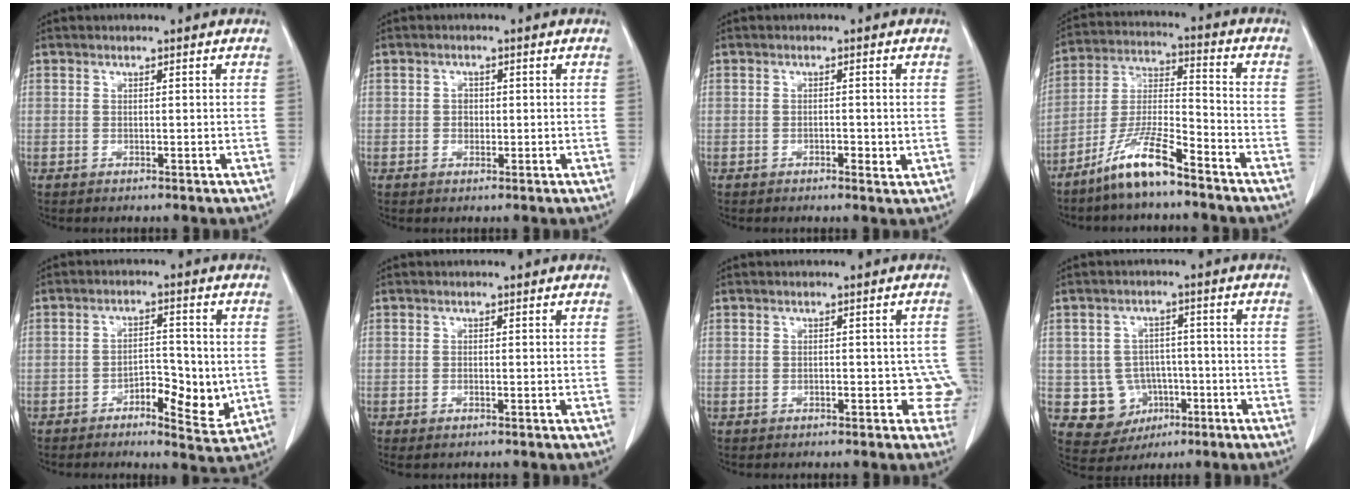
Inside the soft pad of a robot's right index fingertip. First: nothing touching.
{"total": 1.5, "force": [-0.1, 1.2, 0.8], "torque": [-0.011, 0.004, -0.003]}
{"total": 1.8, "force": [-0.5, 0.7, 1.6], "torque": [-0.024, 0.000, -0.003]}
{"total": 10.7, "force": [-7.8, 1.1, 7.3], "torque": [-0.153, -0.014, -0.154]}
{"total": 7.2, "force": [-2.0, 3.0, 6.2], "torque": [-0.088, 0.002, -0.026]}
{"total": 1.0, "force": [-0.7, 0.3, 0.6], "torque": [-0.017, -0.002, -0.007]}
{"total": 3.9, "force": [-1.1, 2.3, 3.0], "torque": [-0.011, 0.012, -0.011]}
{"total": 7.5, "force": [-1.9, 7.1, 1.5], "torque": [-0.029, 0.016, -0.018]}